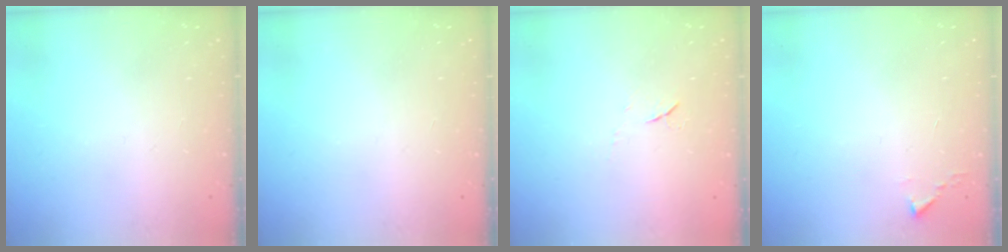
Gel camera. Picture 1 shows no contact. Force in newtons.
{"total": 0.0}
{"total": 4.6, "press": 4.6, "slide": 0.7}
{"total": 2.4, "press": 2.4, "slide": 0.3}